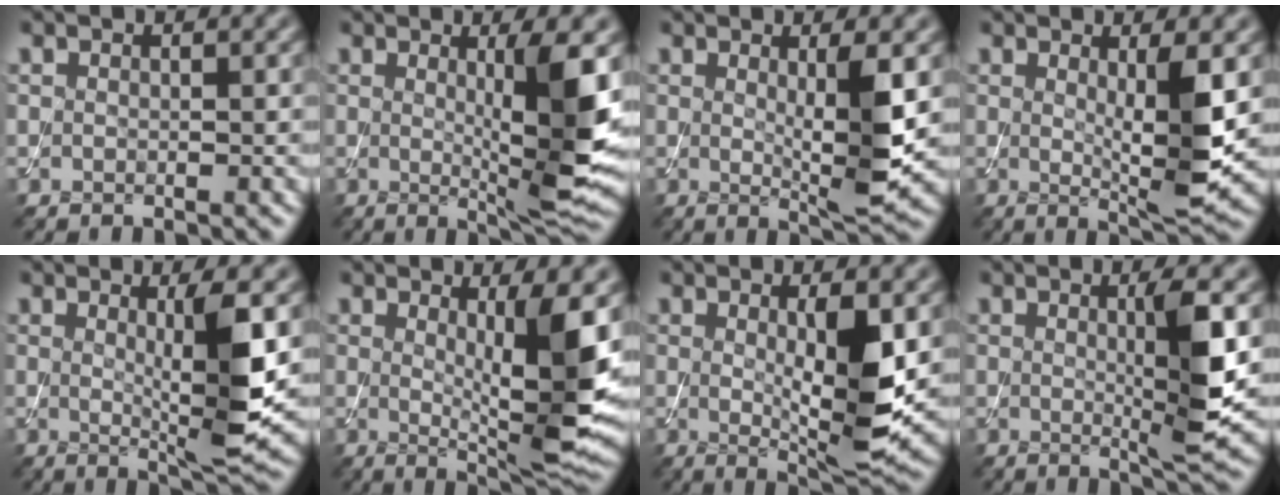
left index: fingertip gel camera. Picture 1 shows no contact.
{"total": 7.8, "force": [0.7, 1.3, 7.7], "torque": [-0.110, -0.017, 0.017]}
{"total": 4.9, "force": [0.5, 0.8, 4.8], "torque": [-0.077, -0.013, 0.012]}
{"total": 5.3, "force": [0.6, 1.0, 5.2], "torque": [-0.082, -0.016, 0.014]}
{"total": 6.1, "force": [0.6, 0.9, 6.0], "torque": [-0.096, -0.013, 0.017]}
{"total": 8.2, "force": [1.0, 1.6, 8.0], "torque": [-0.118, -0.024, 0.024]}
{"total": 6.6, "force": [0.4, 1.4, 6.4], "torque": [-0.106, -0.016, 0.014]}
{"total": 5.2, "force": [0.4, 0.6, 5.2], "torque": [-0.083, -0.008, 0.012]}